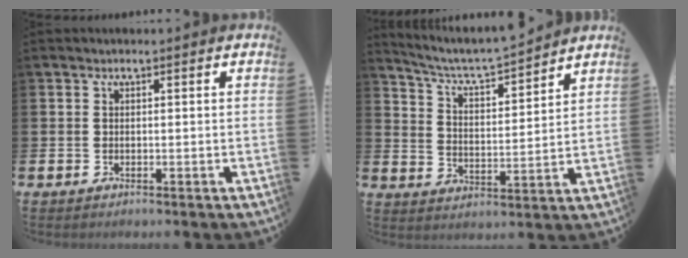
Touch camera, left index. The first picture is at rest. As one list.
[{"total": 6.3, "force": [6.0, 0.7, 1.8], "torque": [-0.062, -0.045, 0.101]}]